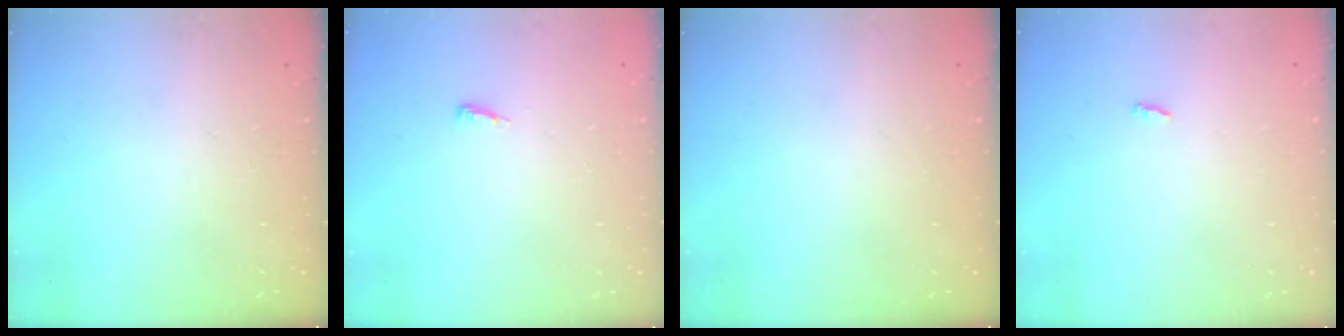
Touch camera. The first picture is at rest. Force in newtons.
{"total": 4.6, "press": 4.5, "slide": 0.9}
{"total": 0.0}
{"total": 1.9, "press": 1.9, "slide": 0.2}